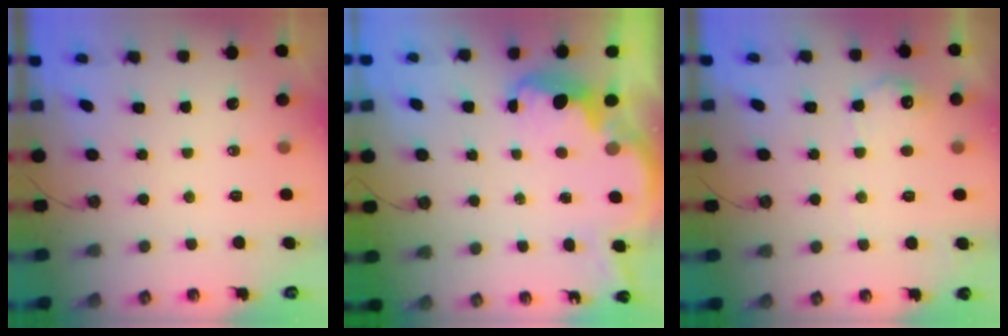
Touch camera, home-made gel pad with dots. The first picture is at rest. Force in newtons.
{"total": 4.2, "press": 4.1, "slide": 0.5}
{"total": 10.8, "press": 10.8, "slide": 0.4}